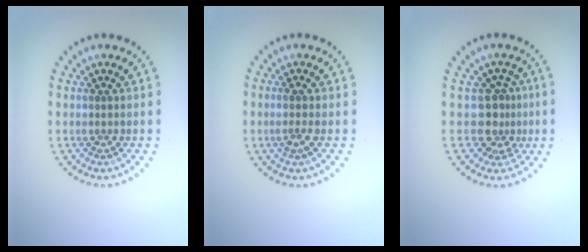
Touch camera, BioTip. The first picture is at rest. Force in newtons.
{"total": 1.3, "press": 1.1, "slide": 0.7}
{"total": 2.6, "press": 1.9, "slide": 1.8}